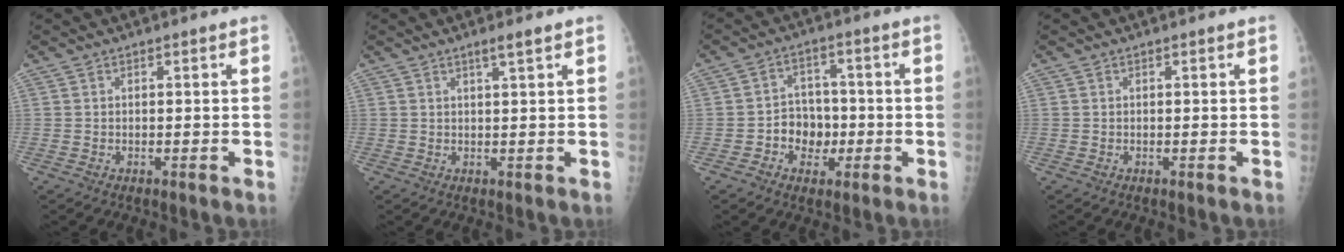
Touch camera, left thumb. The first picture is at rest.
{"total": 2.0, "force": [1.3, -0.1, 1.6], "torque": [-0.029, -0.009, 0.024]}
{"total": 6.9, "force": [-1.7, 5.9, 3.2], "torque": [-0.012, 0.020, -0.034]}
{"total": 0.0}